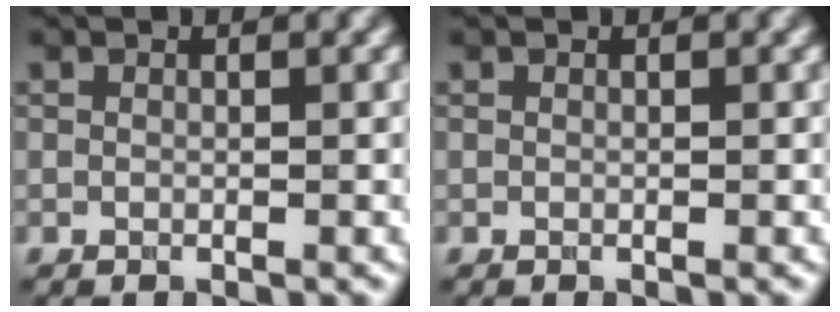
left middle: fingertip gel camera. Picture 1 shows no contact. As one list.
[{"total": 0.0}]